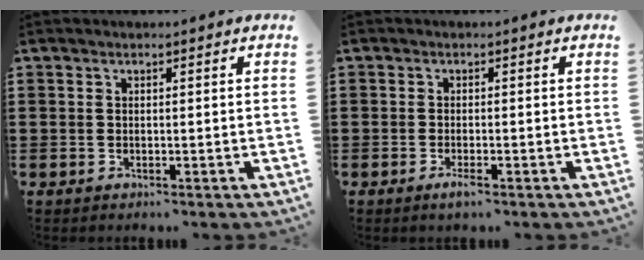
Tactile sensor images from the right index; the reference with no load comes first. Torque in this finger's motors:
{"motor_torque": [0.68, 0.78, 0.20, 0.09]}